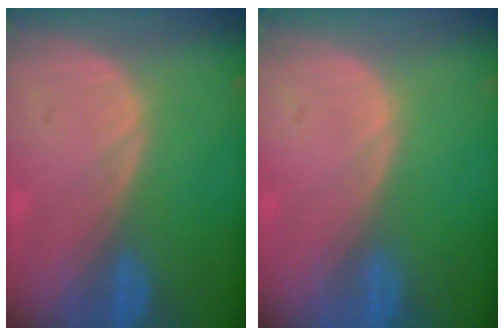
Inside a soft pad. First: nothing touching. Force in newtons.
{"total": 0.0}